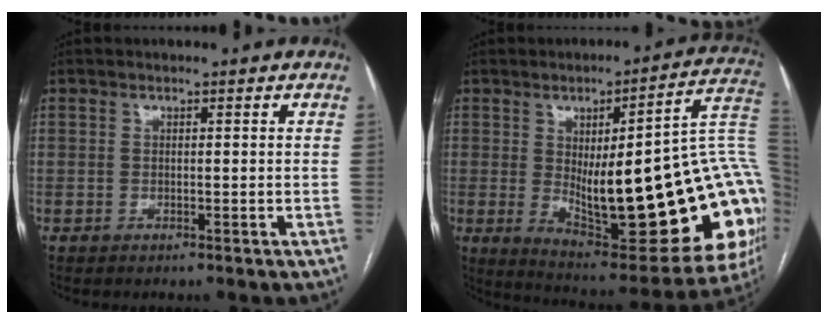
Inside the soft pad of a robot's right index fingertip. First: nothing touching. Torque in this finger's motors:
{"motor_torque": [2.14, 0.00, 1.05, 0.21]}